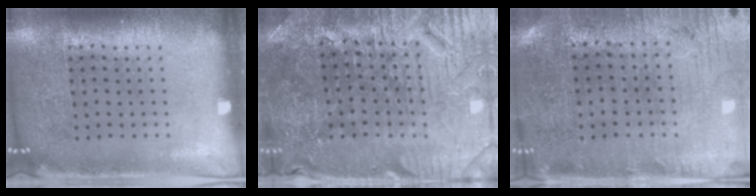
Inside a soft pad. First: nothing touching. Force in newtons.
{"total": 3.6, "press": 3.6, "slide": 0.5}
{"total": 0.6, "press": 0.4, "slide": 0.5}